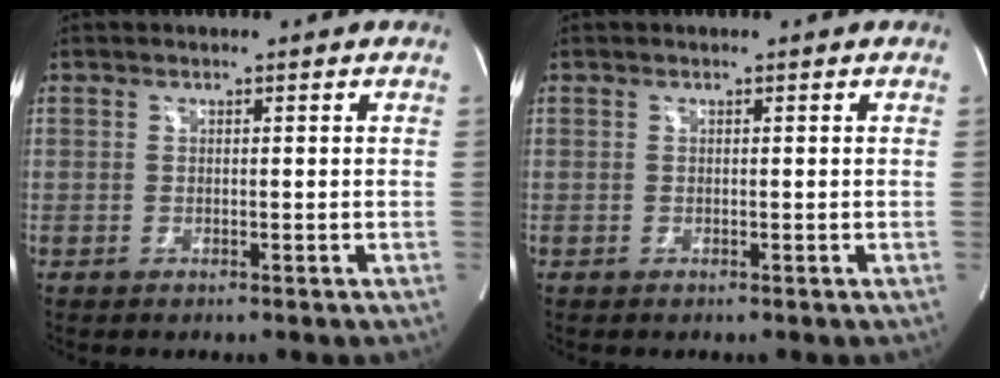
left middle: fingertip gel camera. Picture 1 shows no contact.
{"total": 0.0}